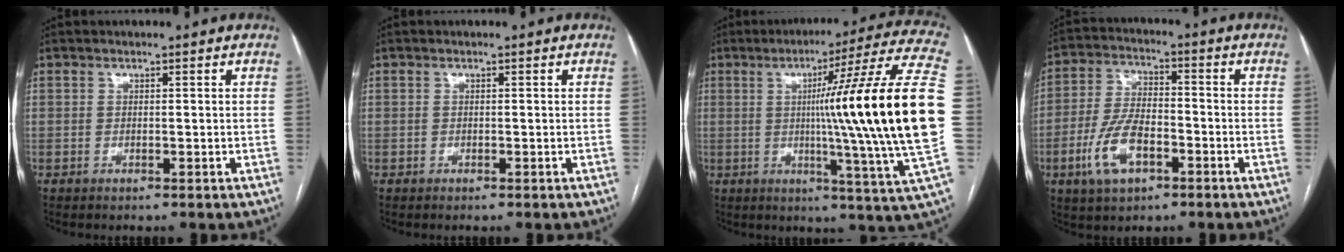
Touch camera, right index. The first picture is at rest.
{"total": 0.0}
{"total": 25.2, "force": [1.0, -2.3, 25.1], "torque": [-0.291, 0.005, -0.006]}
{"total": 9.9, "force": [-4.1, 4.5, 7.7], "torque": [-0.175, 0.006, -0.075]}